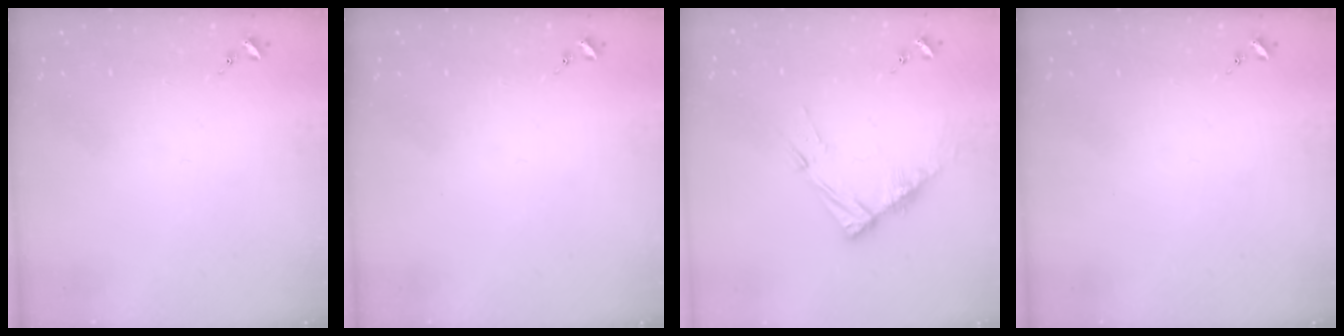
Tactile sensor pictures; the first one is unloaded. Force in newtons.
{"total": 0.0}
{"total": 10.5, "press": 10.4, "slide": 1.0}
{"total": 0.0}